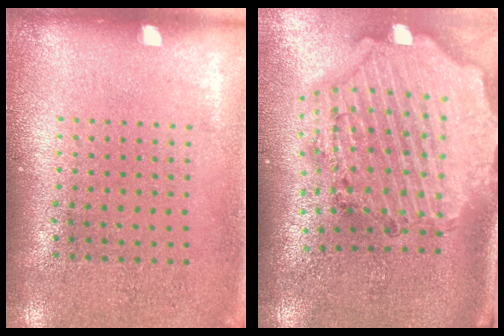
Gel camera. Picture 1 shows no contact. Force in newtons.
{"total": 3.1, "press": 2.6, "slide": 1.6}